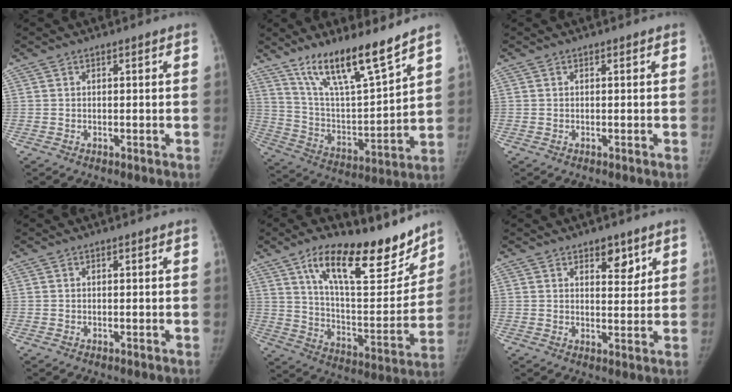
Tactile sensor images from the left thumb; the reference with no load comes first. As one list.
[{"total": 16.9, "force": [12.6, 3.0, 10.8], "torque": [-0.165, -0.076, 0.236]}, {"total": 0.0}, {"total": 0.0}, {"total": 23.6, "force": [16.1, 8.8, 15.0], "torque": [-0.180, -0.073, 0.260]}, {"total": 5.0, "force": [3.0, 2.6, 2.9], "torque": [-0.014, -0.019, 0.043]}]